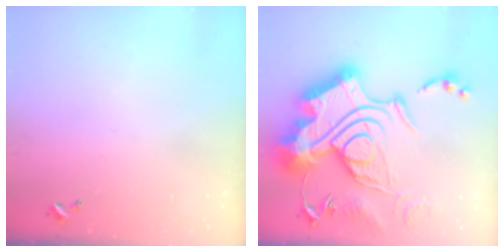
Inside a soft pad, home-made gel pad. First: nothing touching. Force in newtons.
{"total": 1.1, "press": 1.1, "slide": 0.0}